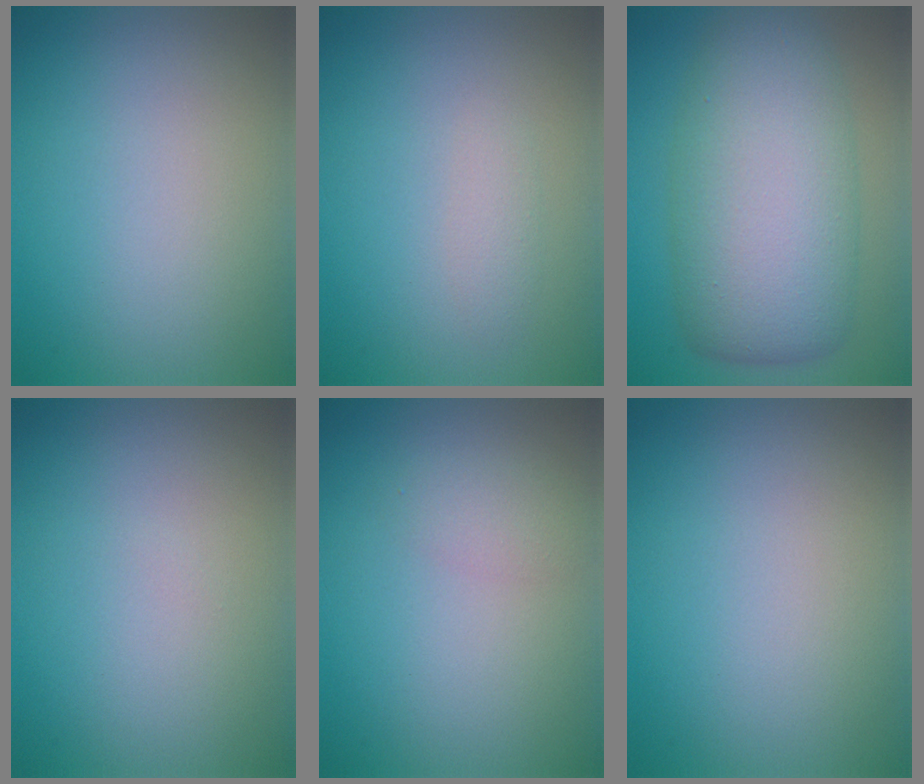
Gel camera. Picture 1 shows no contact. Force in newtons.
{"total": 1.1, "press": 1.1, "slide": 0.1}
{"total": 10.7, "press": 10.7, "slide": 0.4}
{"total": 0.0}
{"total": 1.4, "press": 1.4, "slide": 0.0}
{"total": 0.0}